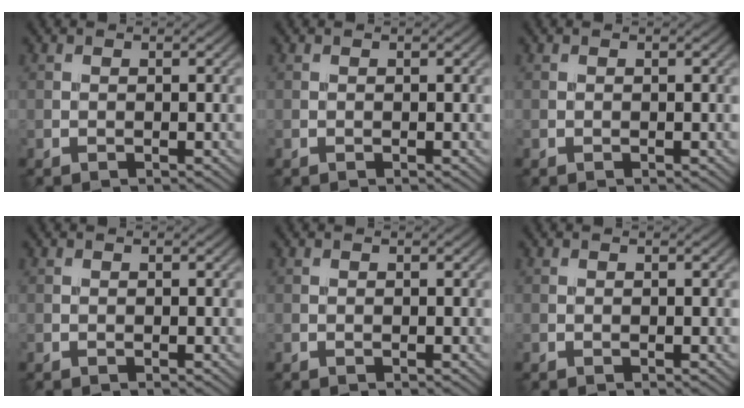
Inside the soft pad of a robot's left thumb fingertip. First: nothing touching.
{"total": 0.0}
{"total": 0.0}
{"total": 0.0}
{"total": 0.0}
{"total": 0.0}